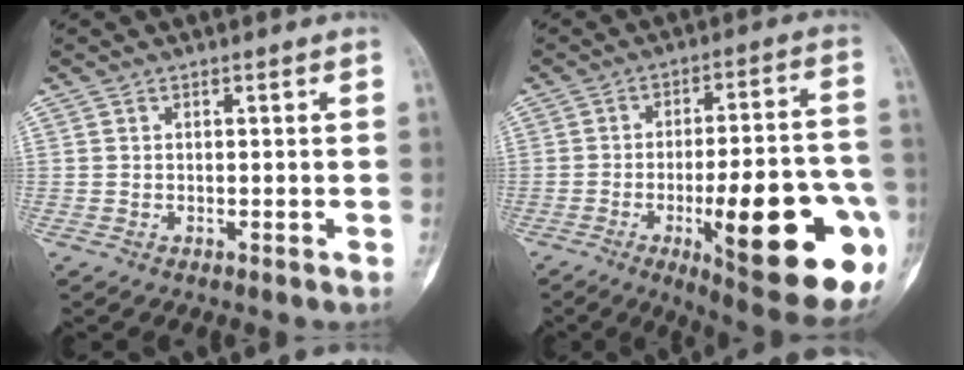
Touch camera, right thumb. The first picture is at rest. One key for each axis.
{"total": 25.6, "fx": -8.1, "fy": 7.3, "fz": 23.2, "tx": -0.263, "ty": 0.010, "tz": -0.092}